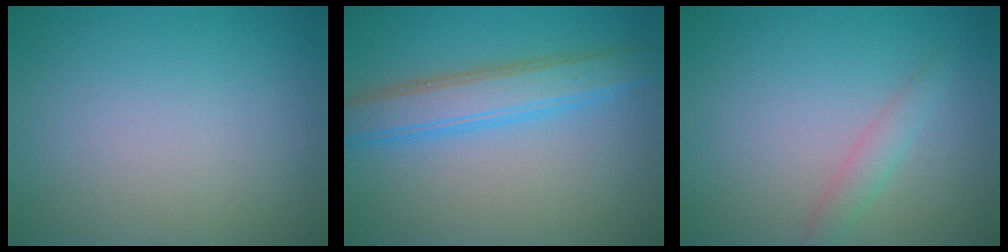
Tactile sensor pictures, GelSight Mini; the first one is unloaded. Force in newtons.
{"total": 4.4, "press": 4.4, "slide": 0.1}
{"total": 1.5, "press": 1.5, "slide": 0.0}